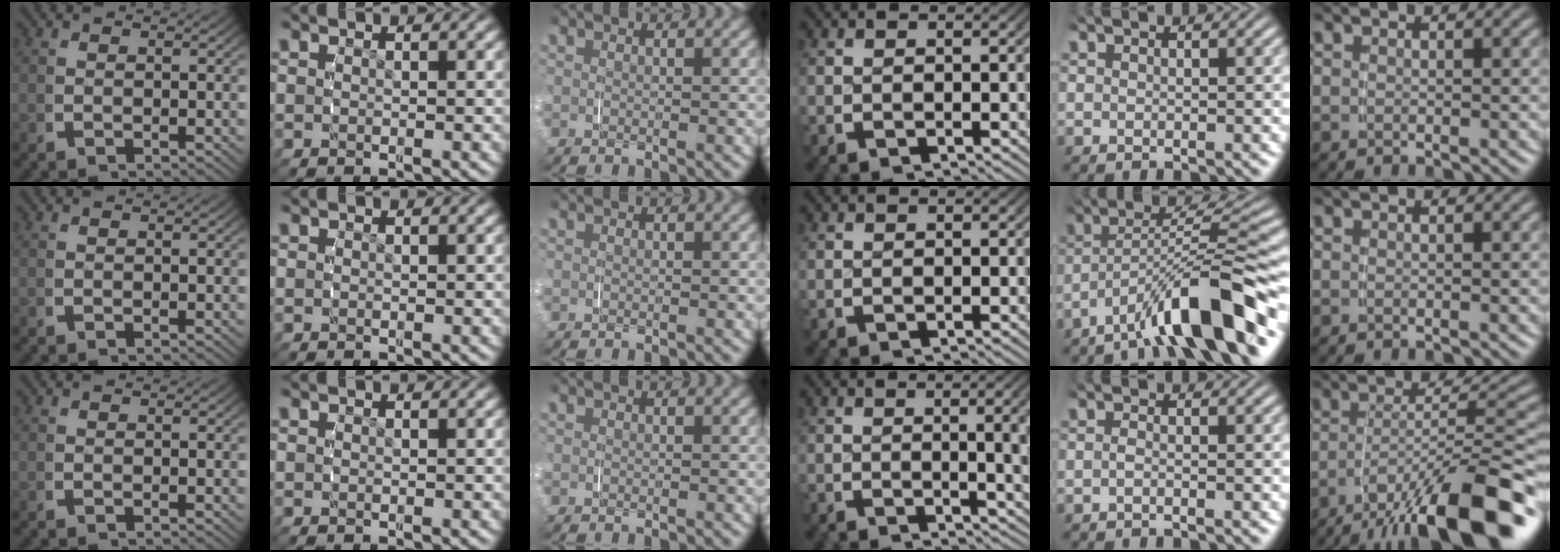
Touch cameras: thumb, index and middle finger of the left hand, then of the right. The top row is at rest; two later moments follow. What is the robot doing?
{"motion": "grasp_and_lifting", "object": "pencil case"}